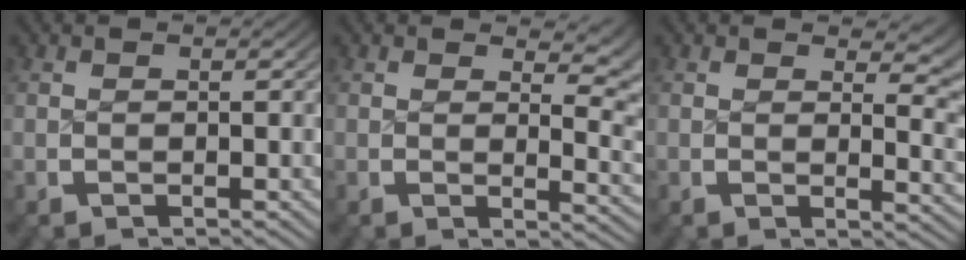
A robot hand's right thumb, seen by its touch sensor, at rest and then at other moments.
{"total": 4.1, "force": [1.7, 1.7, 3.3], "torque": [-0.015, -0.004, 0.024]}
{"total": 3.9, "force": [1.8, 1.5, 3.0], "torque": [-0.012, -0.004, 0.024]}